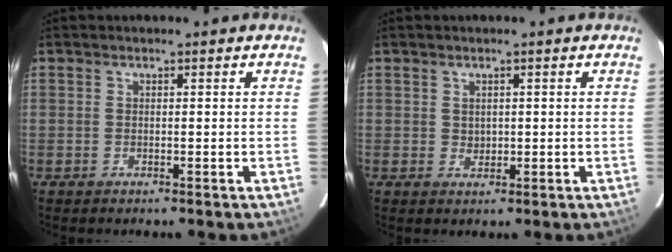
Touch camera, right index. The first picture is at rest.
{"total": 1.4, "force": [0.4, 1.3, 0.4], "torque": [-0.002, 0.001, 0.011]}